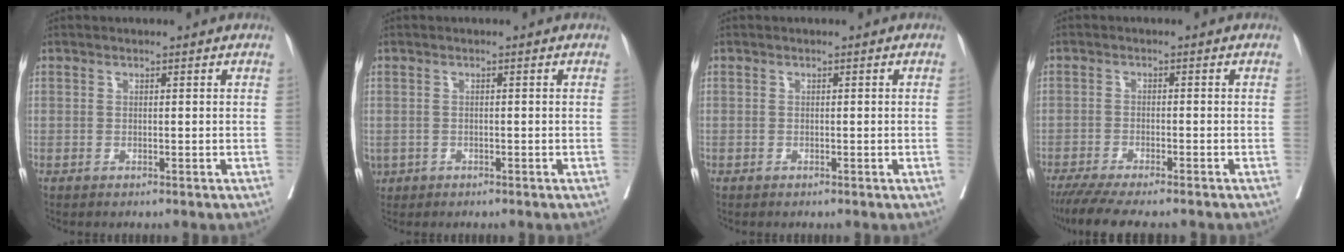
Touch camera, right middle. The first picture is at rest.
{"total": 2.3, "force": [-1.1, 1.9, 0.6], "torque": [-0.018, -0.002, -0.014]}
{"total": 0.0}
{"total": 10.8, "force": [-9.2, 1.4, 5.5], "torque": [-0.080, -0.017, -0.141]}